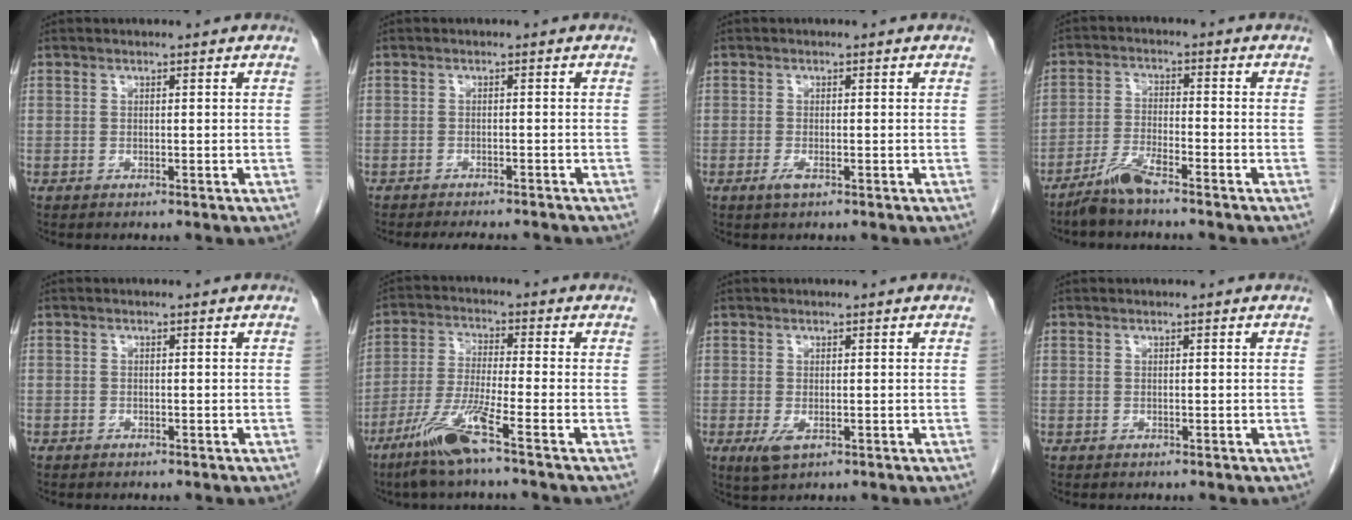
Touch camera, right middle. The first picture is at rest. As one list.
[{"total": 6.5, "force": [-5.9, 1.2, 2.3], "torque": [-0.029, -0.008, -0.075]}, {"total": 1.4, "force": [-0.7, 0.3, 1.2], "torque": [-0.025, -0.002, -0.012]}, {"total": 5.0, "force": [-4.2, 0.3, 2.7], "torque": [-0.062, -0.012, -0.086]}, {"total": 0.8, "force": [-0.6, 0.6, 0.0], "torque": [0.000, 0.004, -0.009]}, {"total": 8.8, "force": [-5.5, -0.8, 6.8], "torque": [-0.145, -0.025, -0.115]}, {"total": 2.6, "force": [-1.0, 1.0, 2.2], "torque": [-0.044, -0.006, -0.012]}, {"total": 0.0}]